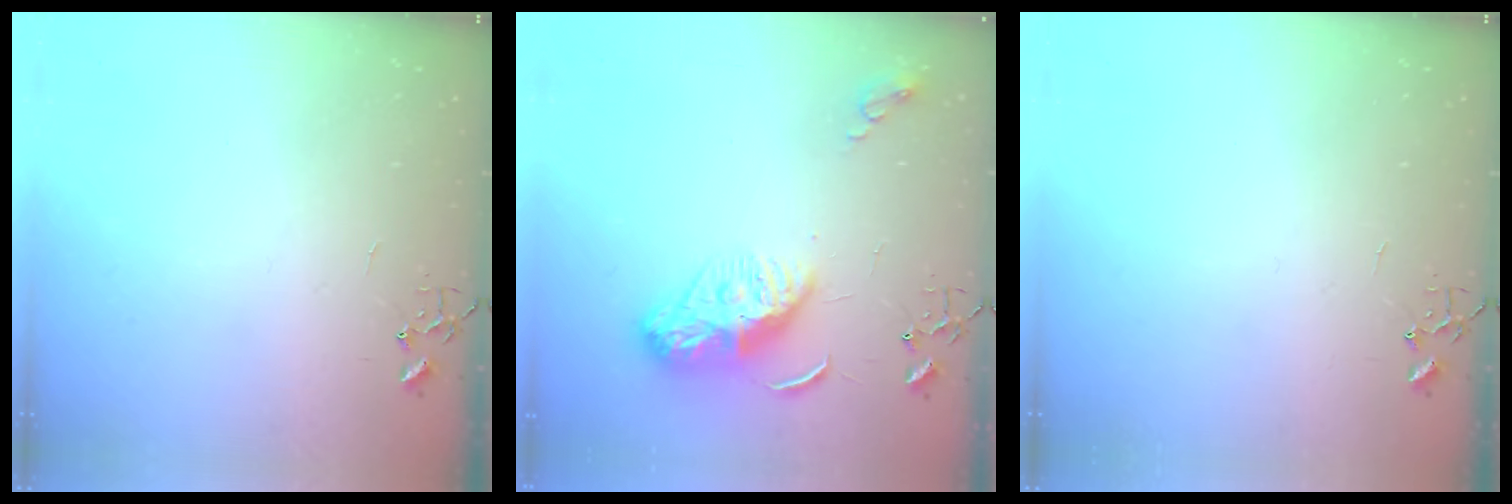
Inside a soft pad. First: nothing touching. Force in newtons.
{"total": 10.0, "press": 10.0, "slide": 0.9}
{"total": 0.0}